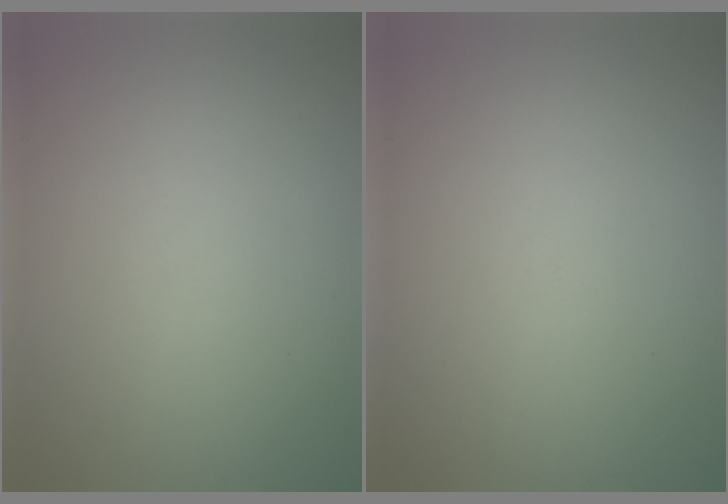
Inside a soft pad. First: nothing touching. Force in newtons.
{"total": 0.0}